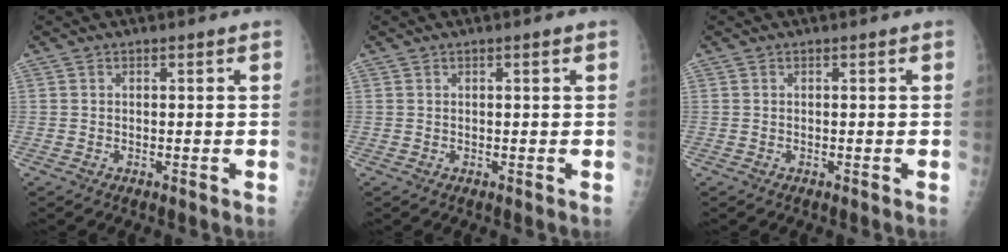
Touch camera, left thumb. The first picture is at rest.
{"total": 0.7, "force": [0.4, 0.1, 0.6], "torque": [-0.008, 0.001, 0.006]}
{"total": 0.0}